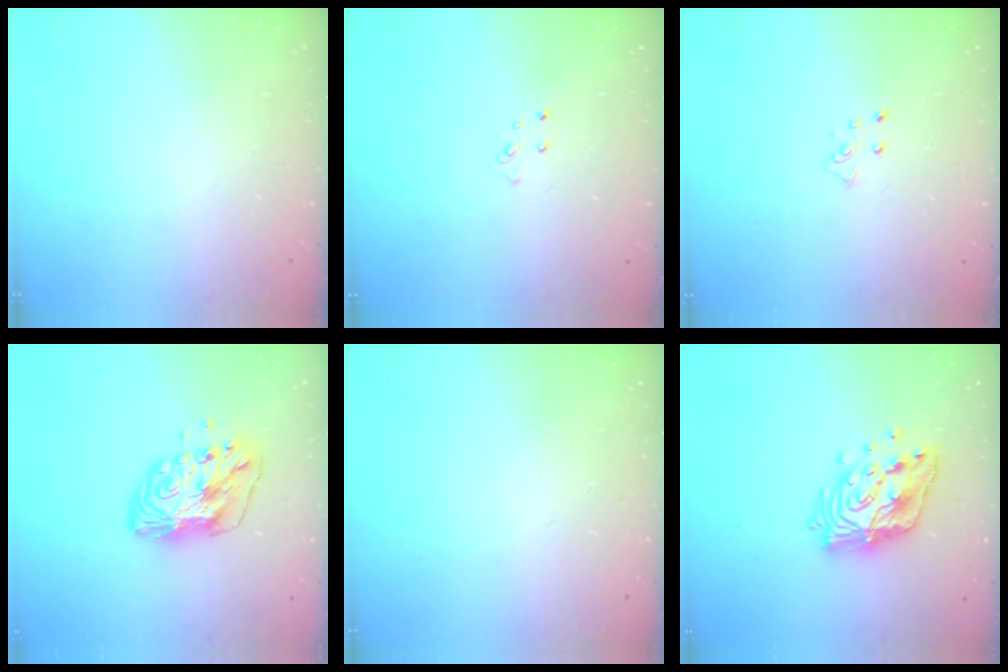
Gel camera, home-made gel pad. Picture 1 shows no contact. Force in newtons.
{"total": 4.1, "press": 4.1, "slide": 0.4}
{"total": 4.9, "press": 4.8, "slide": 0.4}
{"total": 10.2, "press": 10.2, "slide": 0.9}
{"total": 0.0}
{"total": 16.7, "press": 16.7, "slide": 1.4}